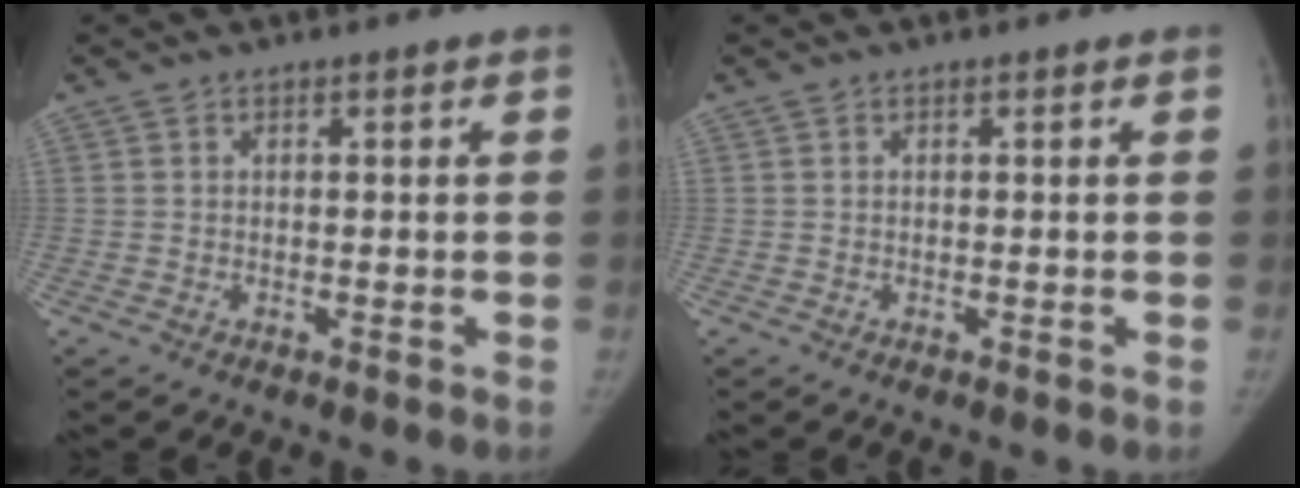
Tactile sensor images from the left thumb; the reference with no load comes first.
{"total": 0.0}